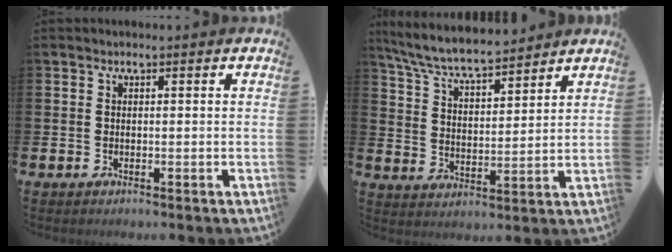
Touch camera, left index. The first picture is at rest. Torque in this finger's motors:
{"motor_torque": [0.21, -0.33, 0.79, 0.21]}